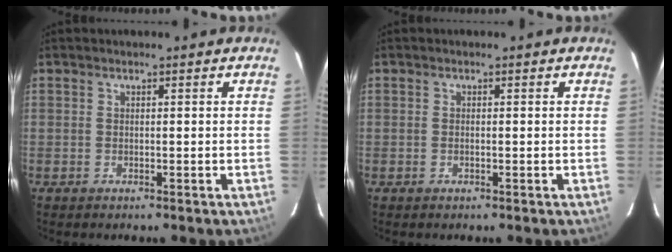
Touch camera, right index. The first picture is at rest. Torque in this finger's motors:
{"motor_torque": [-0.01, -0.07, -0.03, -0.01]}